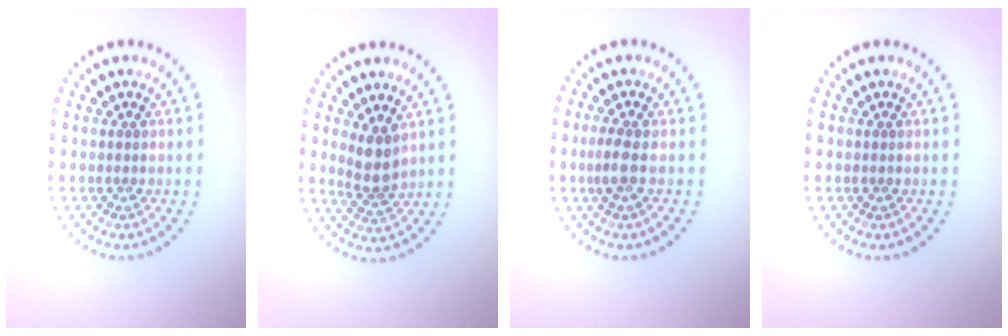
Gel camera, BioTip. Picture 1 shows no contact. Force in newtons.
{"total": 2.7, "press": 2.2, "slide": 1.5}
{"total": 1.6, "press": 1.4, "slide": 0.7}
{"total": 0.0}